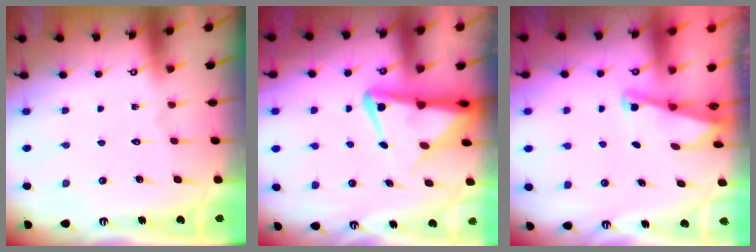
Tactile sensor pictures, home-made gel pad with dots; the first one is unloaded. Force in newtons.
{"total": 8.0, "press": 7.9, "slide": 1.4}
{"total": 2.1, "press": 2.0, "slide": 0.3}